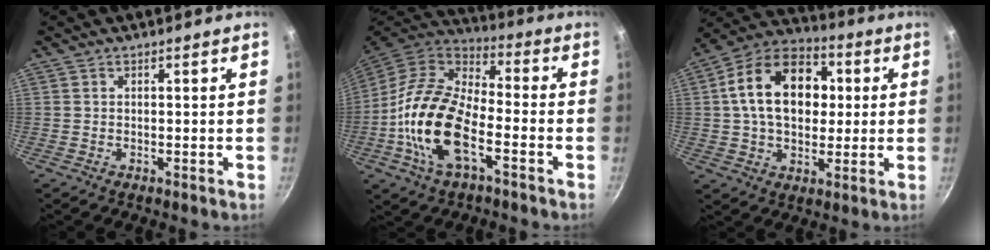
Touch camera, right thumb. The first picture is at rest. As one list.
[{"total": 18.5, "force": [-5.5, 9.2, 15.1], "torque": [-0.277, 0.031, -0.118]}, {"total": 18.4, "force": [2.7, 12.8, 13.0], "torque": [-0.180, 0.022, 0.031]}]